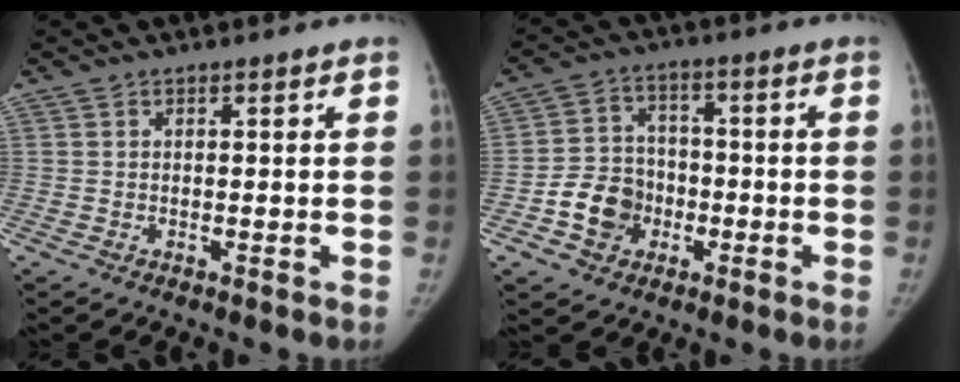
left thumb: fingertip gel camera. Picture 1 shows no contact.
{"total": 9.2, "force": [-3.4, 7.8, 3.4], "torque": [-0.032, 0.026, -0.061]}